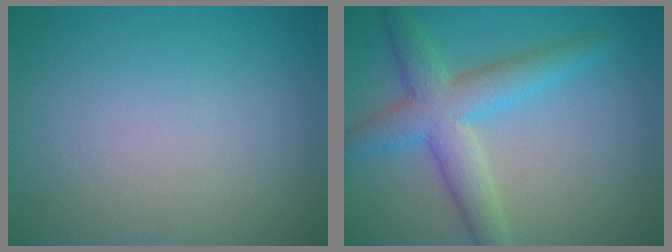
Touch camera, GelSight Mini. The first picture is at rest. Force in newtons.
{"total": 5.3, "press": 5.3, "slide": 0.2}